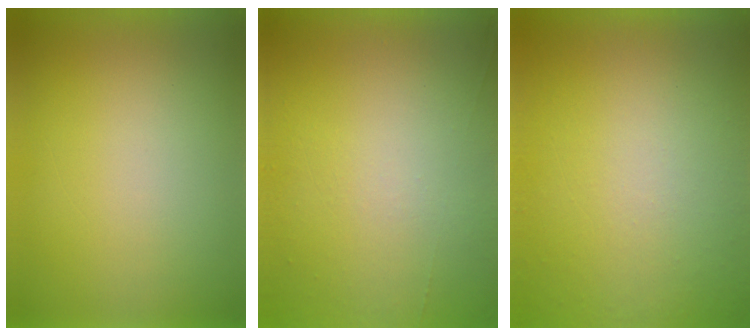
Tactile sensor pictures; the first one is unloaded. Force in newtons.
{"total": 6.8}
{"total": 8.4}